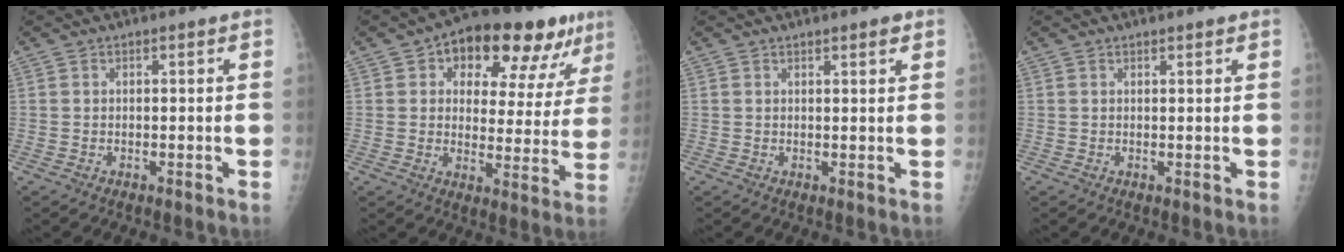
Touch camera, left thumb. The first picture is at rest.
{"total": 18.7, "force": [10.1, 9.6, 12.5], "torque": [-0.117, -0.005, 0.141]}
{"total": 1.7, "force": [1.2, 0.3, 1.1], "torque": [-0.012, -0.007, 0.016]}
{"total": 1.0, "force": [0.8, 0.2, 0.5], "torque": [-0.005, -0.004, 0.012]}